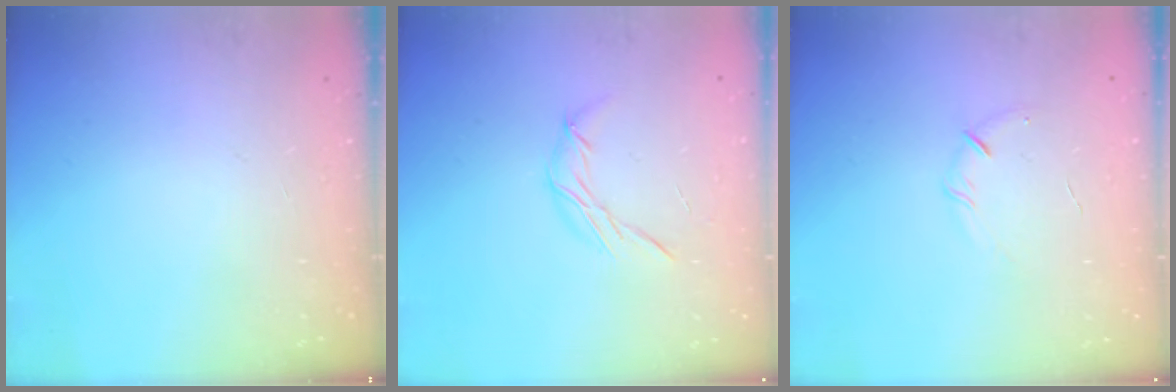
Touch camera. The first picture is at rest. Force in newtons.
{"total": 5.9, "press": 5.9, "slide": 0.3}
{"total": 4.7, "press": 4.5, "slide": 1.4}